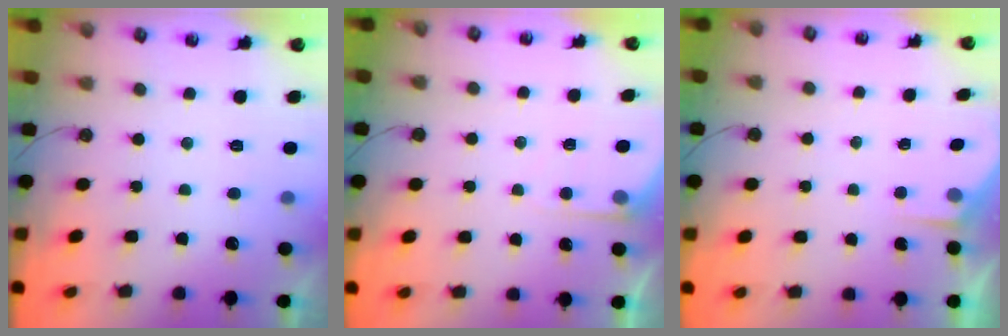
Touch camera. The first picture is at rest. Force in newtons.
{"total": 4.6, "press": 4.6, "slide": 0.5}
{"total": 2.2, "press": 2.2, "slide": 0.3}